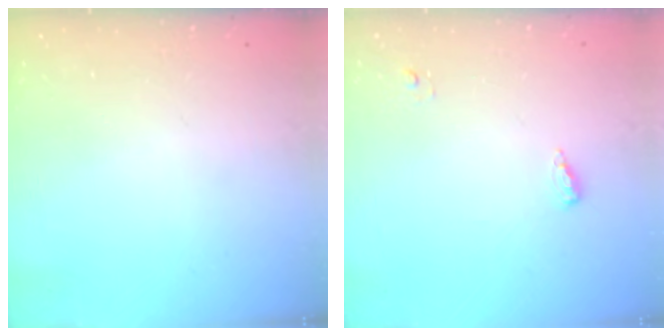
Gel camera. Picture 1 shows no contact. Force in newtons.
{"total": 4.6, "press": 4.4, "slide": 1.1}